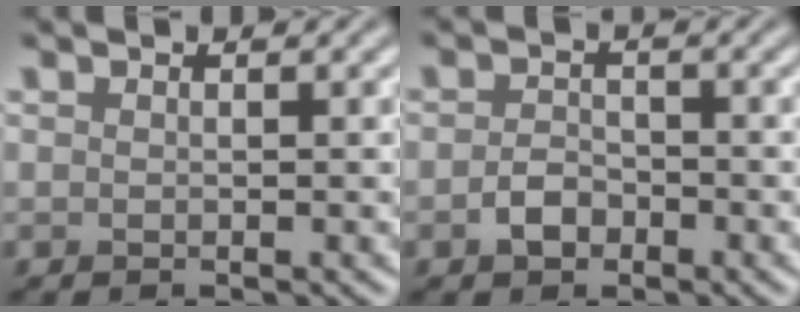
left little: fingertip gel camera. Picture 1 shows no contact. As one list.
[{"total": 2.0, "force": [-1.1, 1.4, 1.0], "torque": [-0.018, 0.002, -0.027]}]